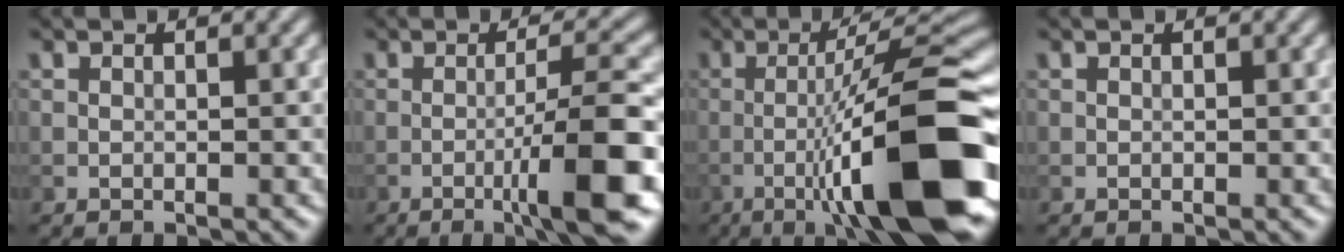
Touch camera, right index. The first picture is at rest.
{"total": 7.7, "force": [-2.2, 1.0, 7.4], "torque": [-0.103, 0.012, -0.041]}
{"total": 14.7, "force": [-4.6, 2.3, 13.7], "torque": [-0.200, 0.018, -0.067]}
{"total": 0.0}